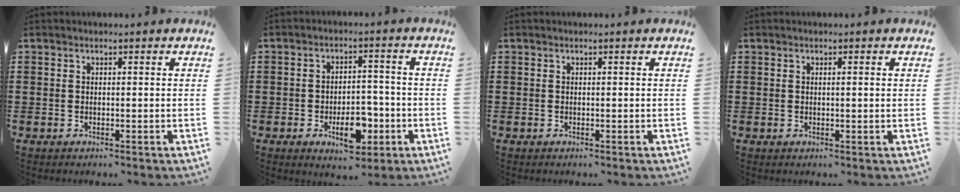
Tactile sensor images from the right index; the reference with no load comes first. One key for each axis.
{"total": 7.5, "fx": -3.0, "fy": 3.9, "fz": 5.8, "tx": -0.080, "ty": 0.003, "tz": -0.051}
{"total": 0.0}
{"total": 0.7, "fx": 0.1, "fy": -0.1, "fz": 0.7, "tx": -0.013, "ty": -0.003, "tz": 0.001}